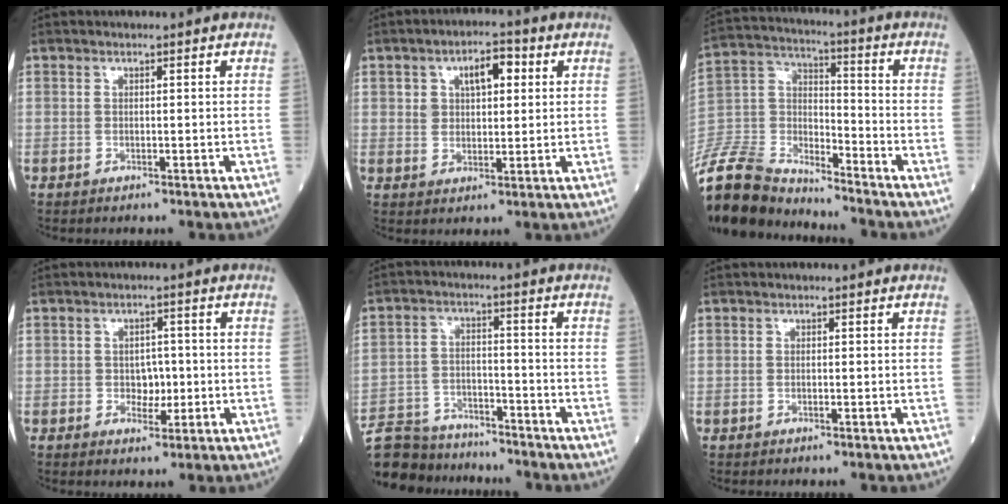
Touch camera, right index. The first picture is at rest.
{"total": 6.1, "force": [2.3, 3.2, 4.7], "torque": [-0.074, 0.019, 0.041]}
{"total": 18.0, "force": [-16.9, 4.5, 4.2], "torque": [-0.110, 0.020, -0.305]}
{"total": 3.2, "force": [-0.5, 2.1, 2.4], "torque": [-0.029, 0.003, -0.003]}
{"total": 13.9, "force": [-12.7, 4.9, 2.9], "torque": [-0.065, 0.016, -0.197]}
{"total": 0.0}